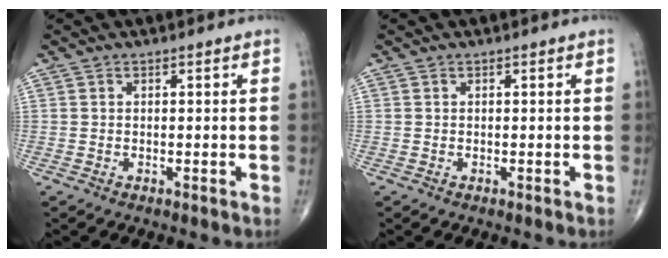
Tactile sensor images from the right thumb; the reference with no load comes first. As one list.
[{"total": 0.0}]